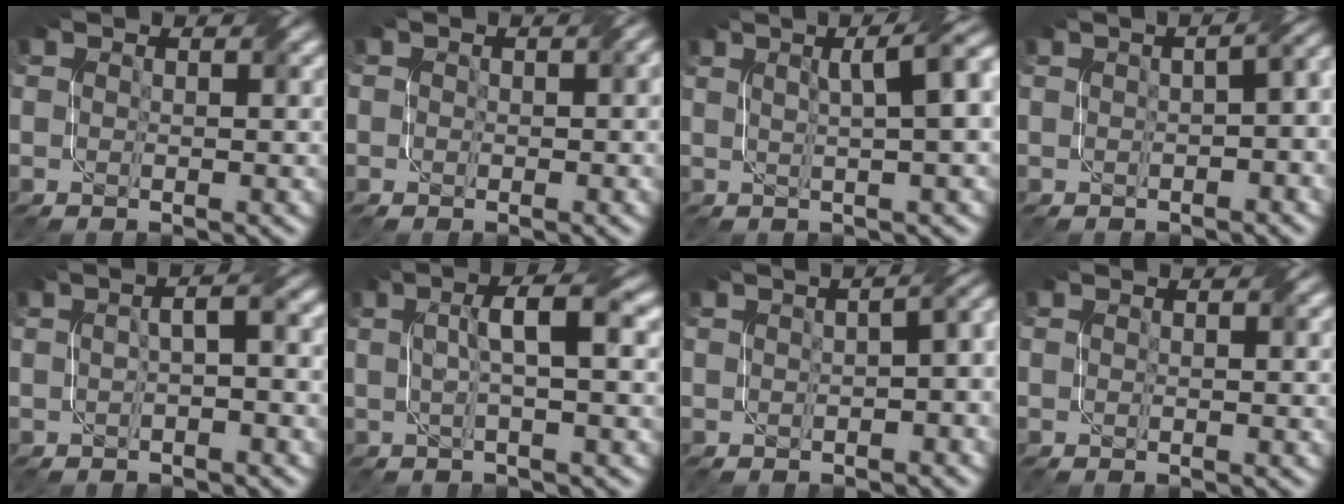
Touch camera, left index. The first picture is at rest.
{"total": 1.0, "force": [0.1, 0.9, 0.5], "torque": [-0.002, 0.001, 0.005]}
{"total": 6.4, "force": [1.9, 1.9, 5.8], "torque": [-0.039, 0.030, 0.022]}
{"total": 6.0, "force": [0.0, 2.8, 5.3], "torque": [-0.025, 0.017, -0.004]}
{"total": 2.7, "force": [-0.1, 0.7, 2.6], "torque": [-0.035, 0.013, 0.002]}
{"total": 3.8, "force": [0.6, 0.7, 3.7], "torque": [-0.060, 0.014, 0.012]}
{"total": 6.0, "force": [-0.1, 2.8, 5.3], "torque": [-0.025, 0.015, -0.004]}
{"total": 0.0}